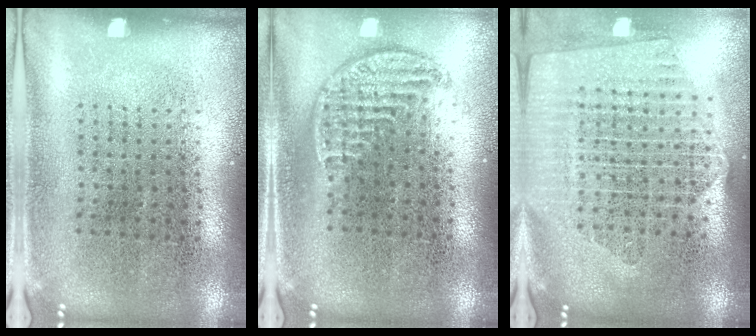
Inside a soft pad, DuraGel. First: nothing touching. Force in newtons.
{"total": 1.2, "press": 1.0, "slide": 0.6}
{"total": 2.3, "press": 2.0, "slide": 1.2}